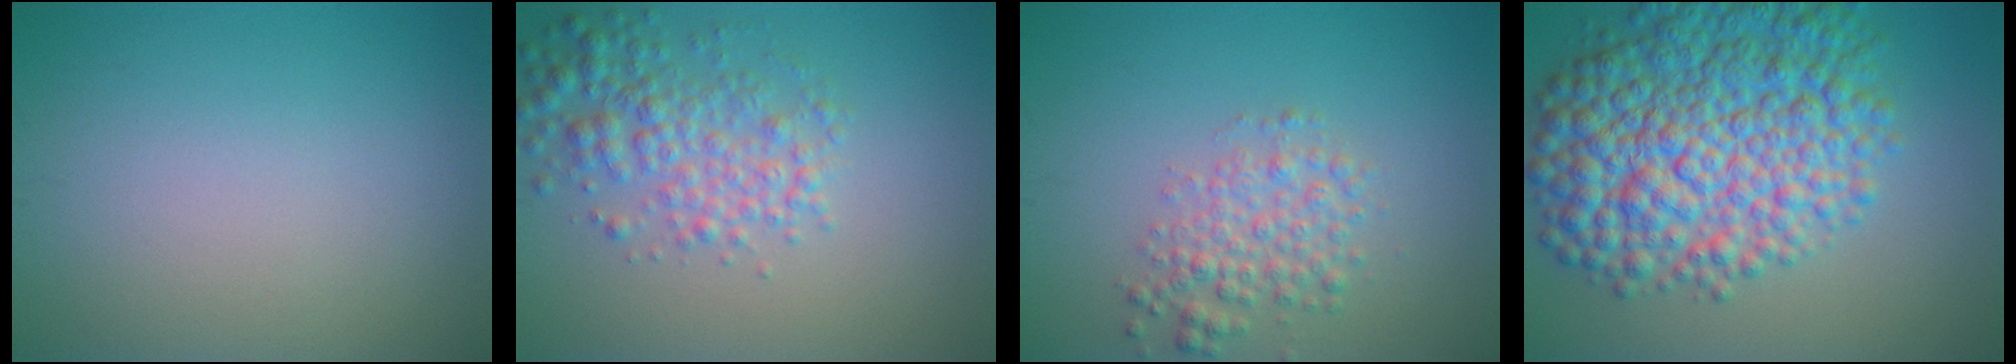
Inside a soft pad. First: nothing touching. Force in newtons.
{"total": 4.1, "press": 4.1, "slide": 0.1}
{"total": 3.1, "press": 3.1, "slide": 0.1}
{"total": 11.5, "press": 11.4, "slide": 0.2}